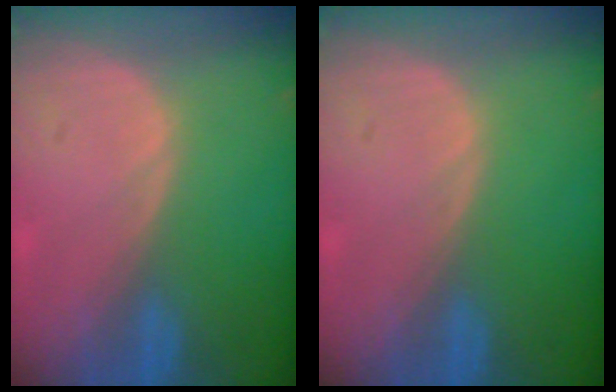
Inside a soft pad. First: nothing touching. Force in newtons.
{"total": 0.0}